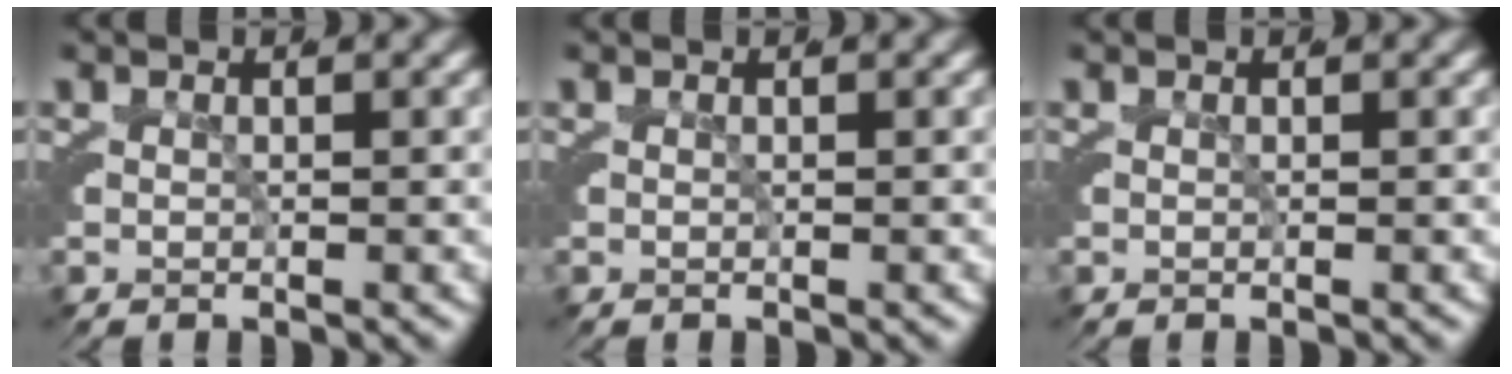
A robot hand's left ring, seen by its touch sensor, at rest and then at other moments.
{"total": 0.0}
{"total": 0.0}